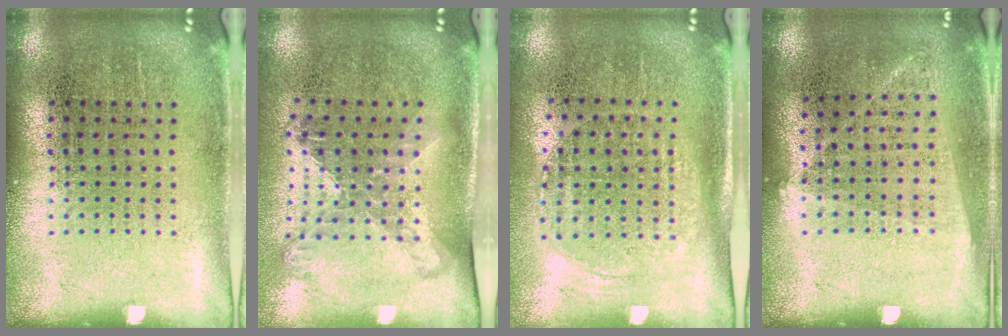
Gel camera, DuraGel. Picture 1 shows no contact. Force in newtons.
{"total": 1.7, "press": 1.3, "slide": 1.0}
{"total": 1.5, "press": 1.2, "slide": 0.8}
{"total": 1.0, "press": 0.9, "slide": 0.5}